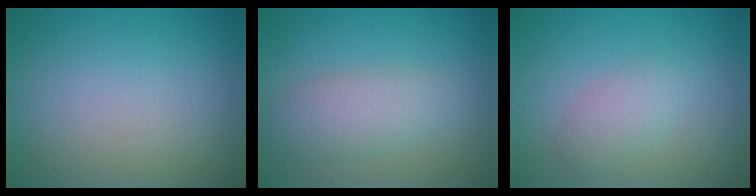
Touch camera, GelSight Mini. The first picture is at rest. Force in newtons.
{"total": 3.5, "press": 3.5, "slide": 0.1}
{"total": 2.2, "press": 2.2, "slide": 0.0}